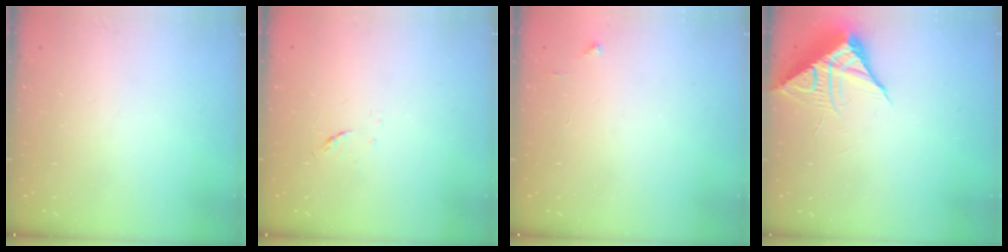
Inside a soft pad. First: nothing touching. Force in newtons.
{"total": 4.8, "press": 4.7, "slide": 1.0}
{"total": 2.0, "press": 2.0, "slide": 0.2}
{"total": 9.7, "press": 9.7, "slide": 0.5}